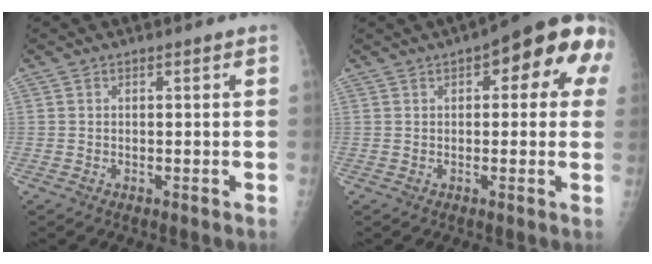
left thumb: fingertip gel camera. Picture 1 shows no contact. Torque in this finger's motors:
{"motor_torque": [0.42, 0.28, -0.13, -0.17, 0.09]}